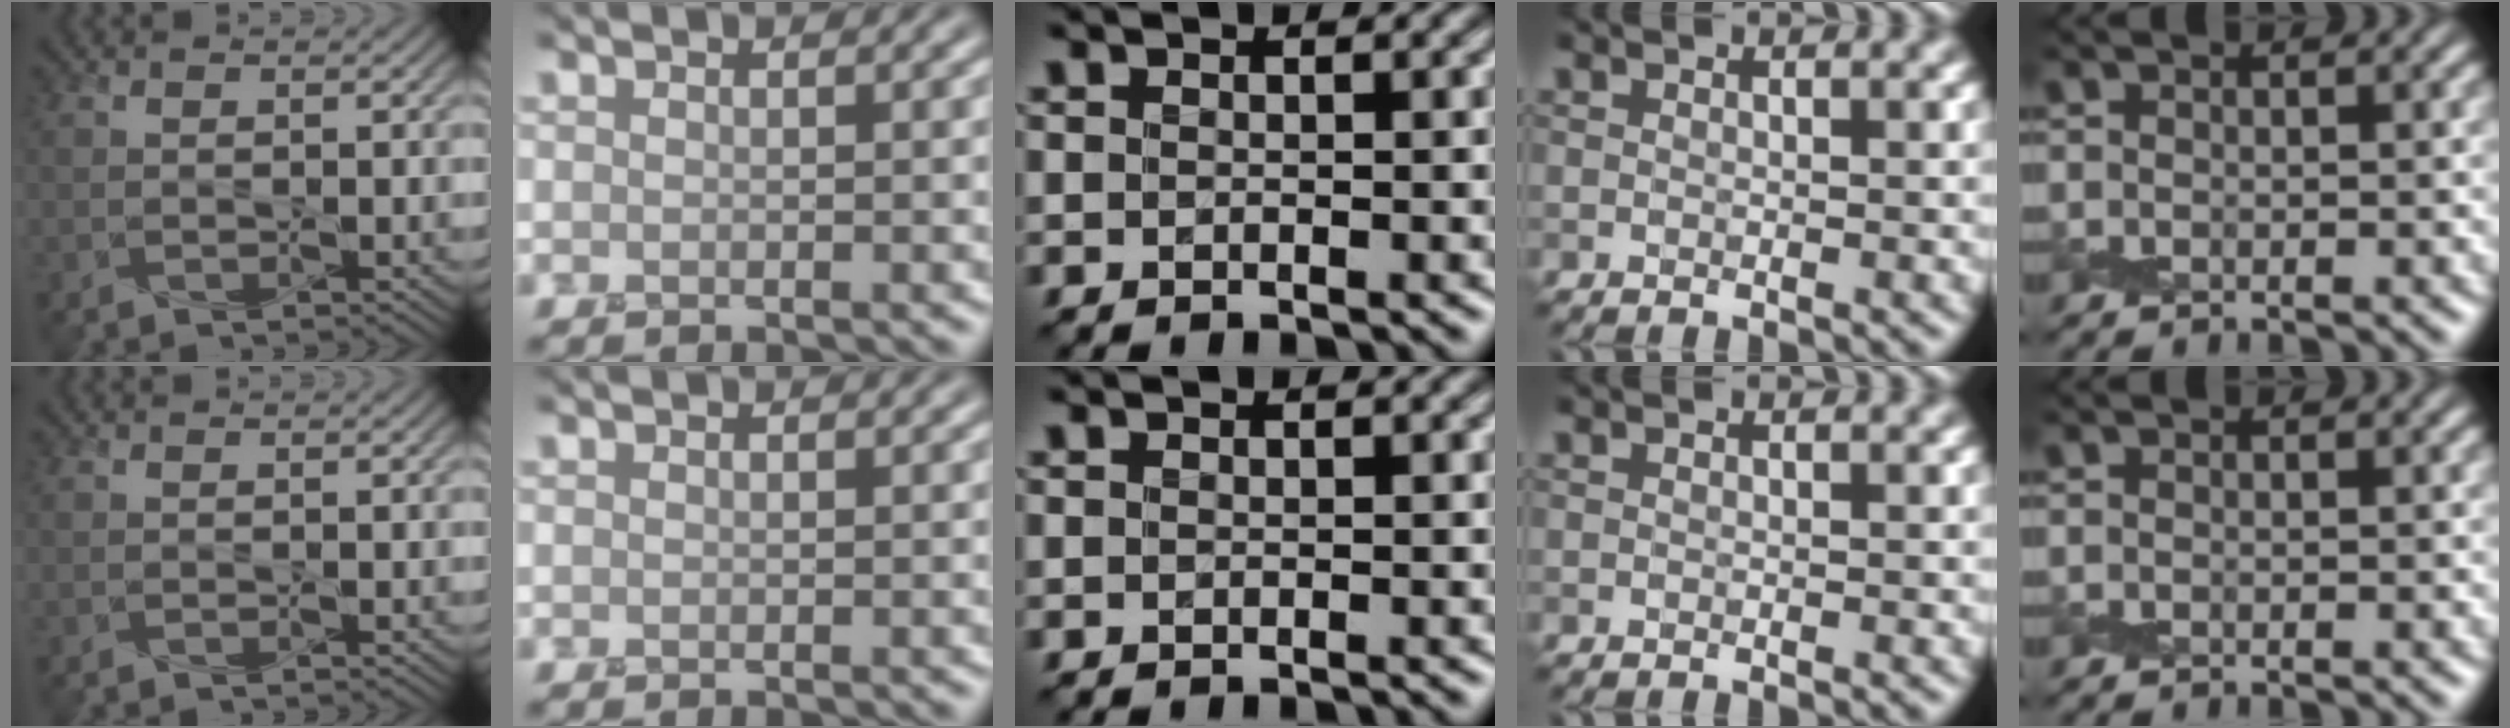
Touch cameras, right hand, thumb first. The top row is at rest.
{}